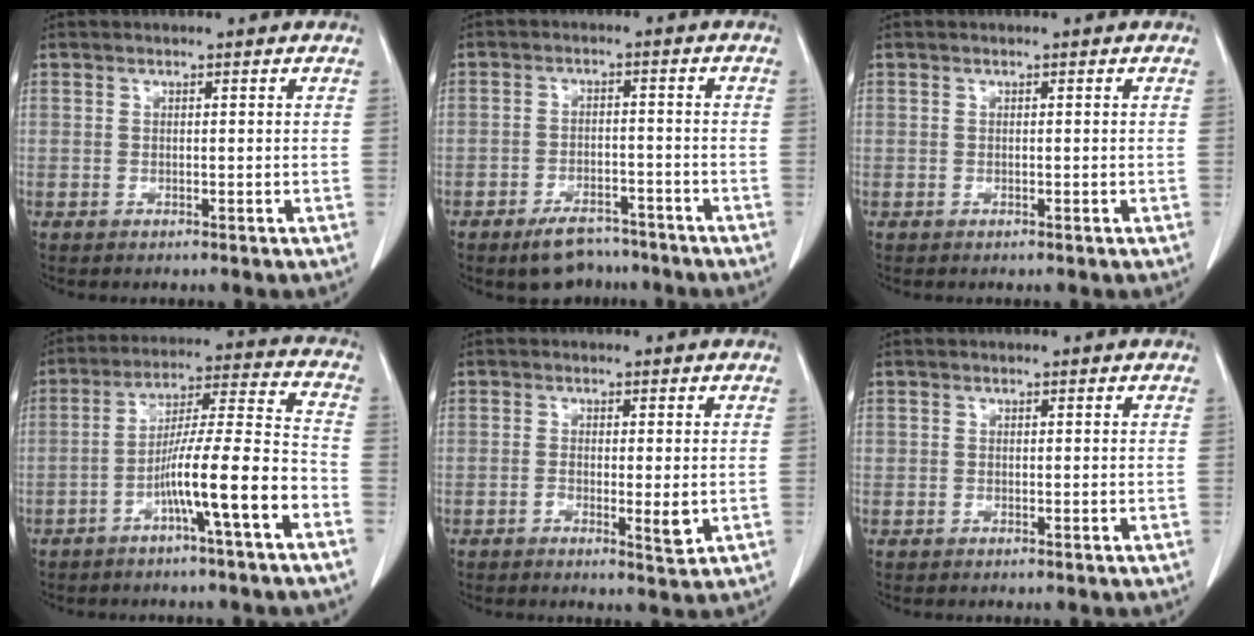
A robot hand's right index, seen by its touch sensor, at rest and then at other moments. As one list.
[{"total": 6.6, "force": [-5.3, 3.0, 2.7], "torque": [-0.043, 0.000, -0.080]}, {"total": 0.0}, {"total": 12.2, "force": [-5.5, -0.5, 10.9], "torque": [-0.187, 0.017, -0.091]}, {"total": 3.6, "force": [-0.7, 0.9, 3.4], "torque": [-0.050, -0.004, -0.007]}, {"total": 0.0}]